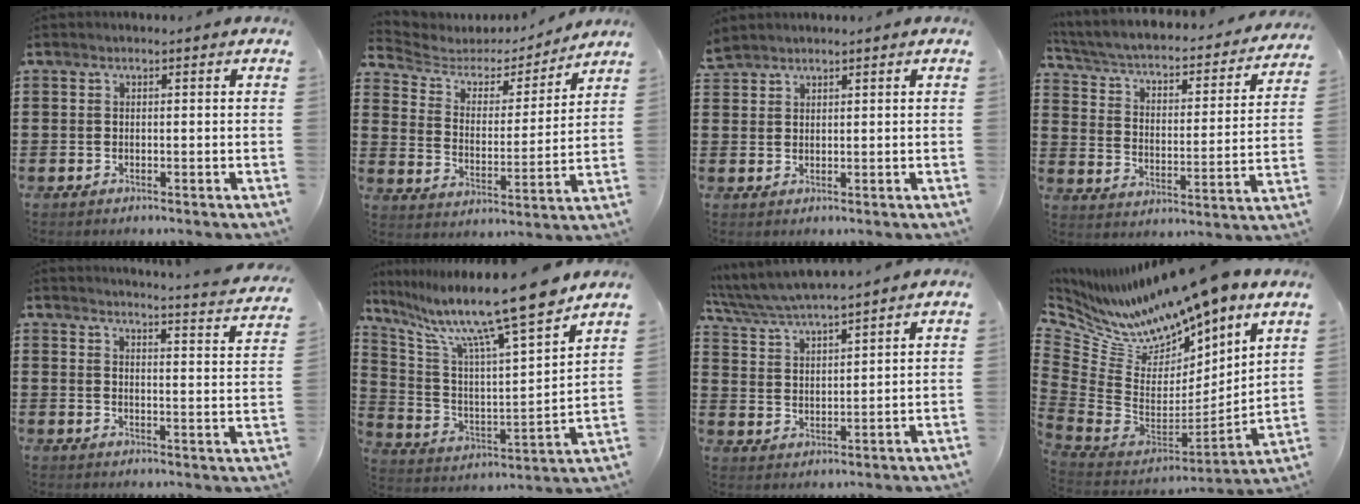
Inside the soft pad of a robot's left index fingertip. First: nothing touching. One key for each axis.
{"total": 3.9, "fx": 3.1, "fy": 2.1, "fz": 0.9, "tx": -0.045, "ty": -0.020, "tz": 0.043}
{"total": 2.3, "fx": 2.2, "fy": 0.5, "fz": 0.0, "tx": -0.006, "ty": 0.002, "tz": 0.045}
{"total": 2.6, "fx": 1.6, "fy": 1.2, "fz": 1.7, "tx": -0.047, "ty": -0.022, "tz": 0.014}
{"total": 3.3, "fx": 3.1, "fy": -0.7, "fz": 0.7, "tx": -0.023, "ty": -0.034, "tz": 0.046}
{"total": 13.7, "fx": 11.0, "fy": 0.2, "fz": 8.2, "tx": -0.178, "ty": -0.076, "tz": 0.175}
{"total": 5.2, "fx": 5.0, "fy": -0.1, "fz": 1.4, "tx": -0.048, "ty": -0.026, "tz": 0.087}
{"total": 11.2, "fx": 10.5, "fy": 2.7, "fz": 2.9, "tx": -0.124, "ty": -0.093, "tz": 0.175}